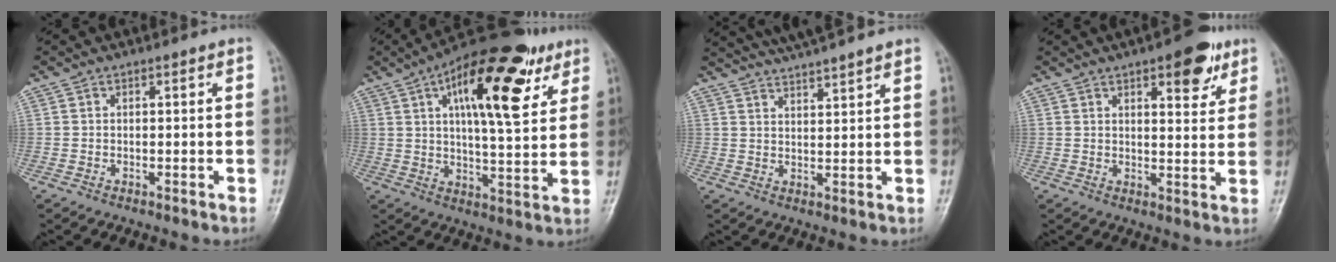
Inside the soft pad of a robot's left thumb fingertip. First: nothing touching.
{"total": 21.0, "force": [8.9, 8.1, 17.1], "torque": [-0.229, -0.011, 0.131]}
{"total": 9.1, "force": [8.2, 0.6, 4.0], "torque": [-0.059, -0.002, 0.128]}
{"total": 9.2, "force": [5.1, 3.8, 6.7], "torque": [-0.060, -0.019, 0.064]}